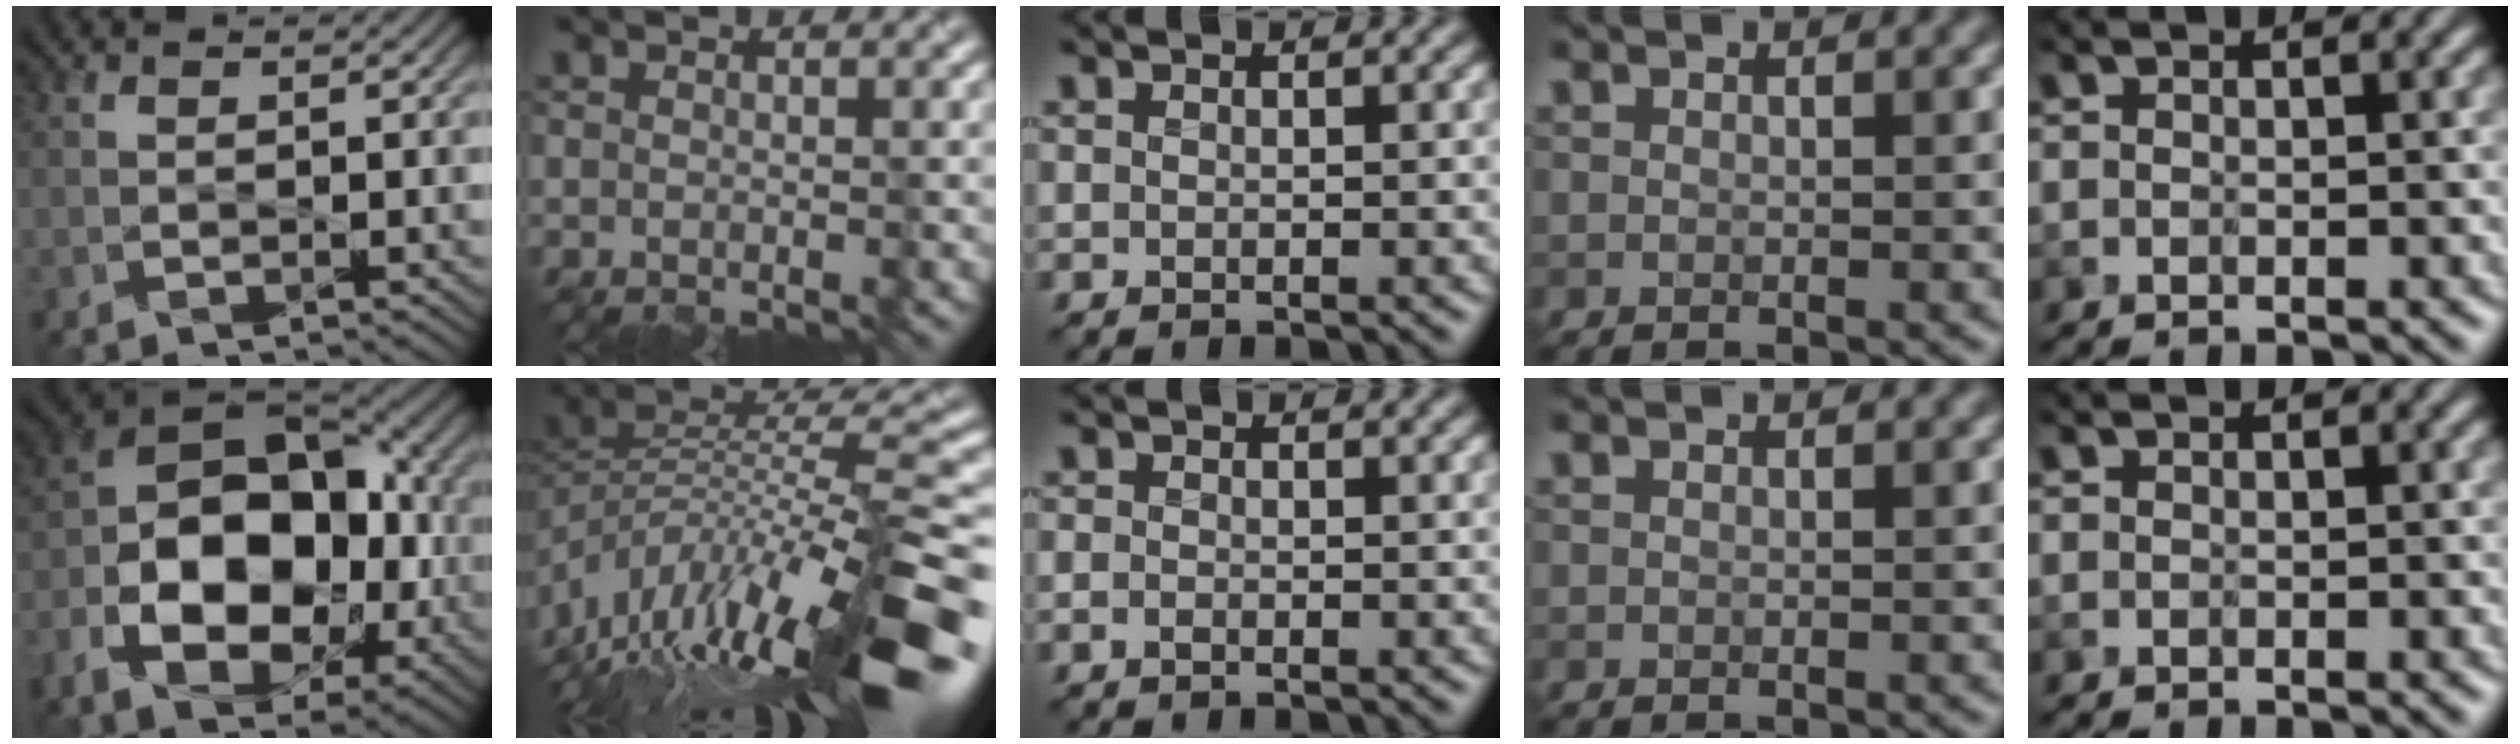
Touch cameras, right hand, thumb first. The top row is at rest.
{"thumb": {"total": 17.0, "force": [-4.3, 10.5, 12.6], "torque": [-0.221, -0.025, -0.083]}, "index": {"total": 15.1, "force": [-8.4, 5.0, 11.5], "torque": [-0.212, 0.016, -0.147]}, "middle": {"total": 0.7, "force": [-0.4, 0.5, 0.4], "torque": [-0.008, -0.002, -0.008]}}